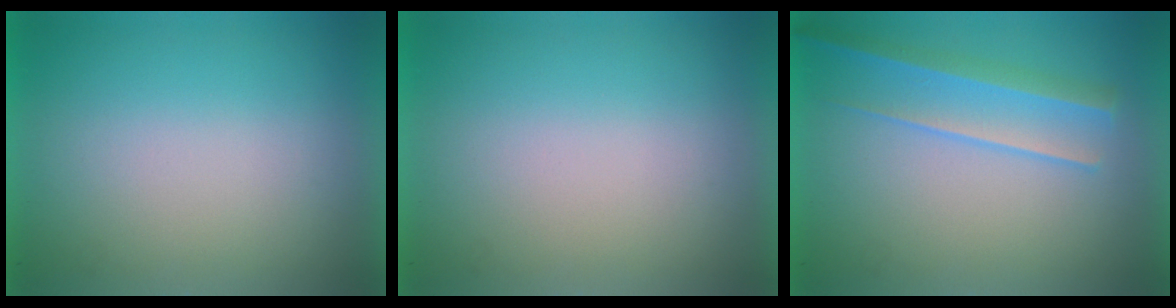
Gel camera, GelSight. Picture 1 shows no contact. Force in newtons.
{"total": 0.0}
{"total": 2.2}